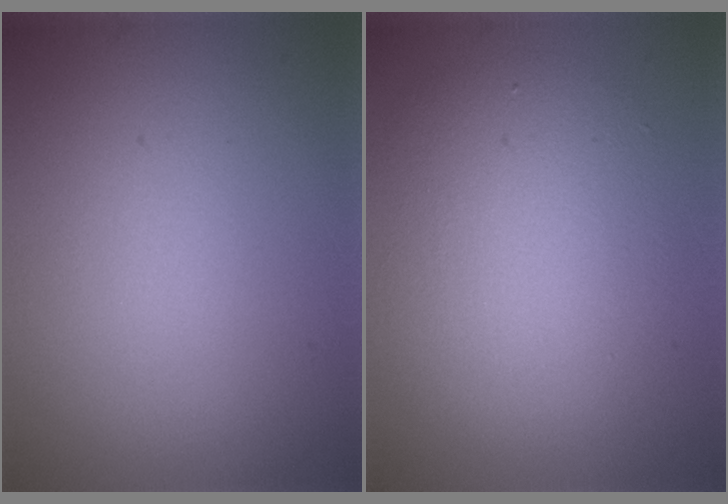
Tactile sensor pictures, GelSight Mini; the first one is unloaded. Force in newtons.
{"total": 5.7, "press": 5.7, "slide": 0.2}